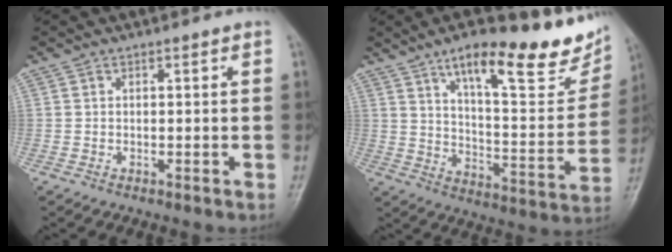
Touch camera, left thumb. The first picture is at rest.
{"total": 23.7, "force": [15.0, 7.1, 16.9], "torque": [-0.191, -0.055, 0.227]}